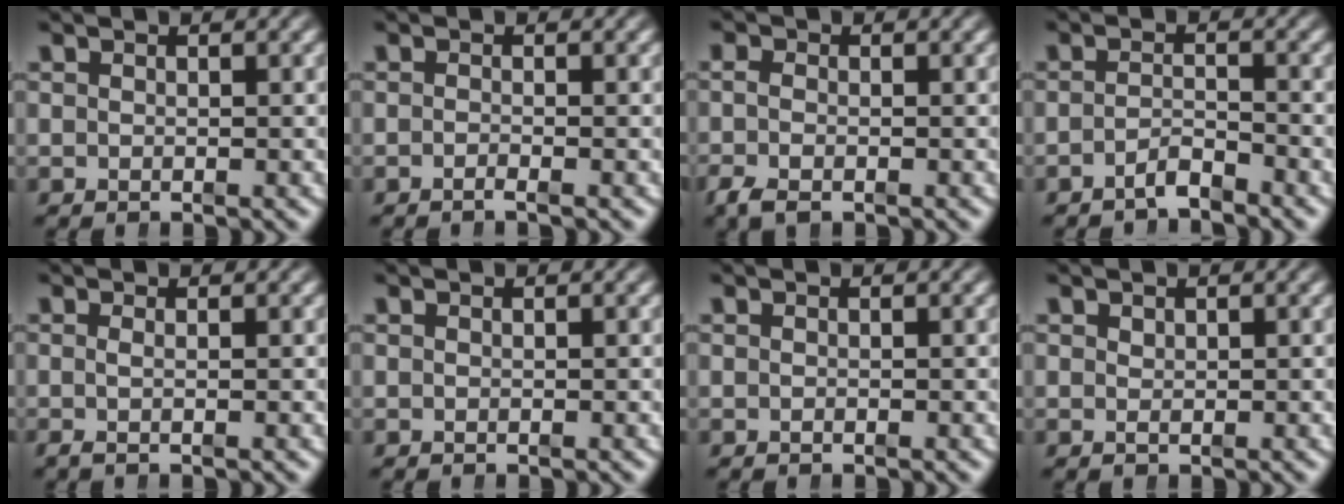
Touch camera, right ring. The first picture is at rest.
{"total": 1.1, "force": [-0.9, -0.1, 0.5], "torque": [-0.008, 0.001, -0.021]}
{"total": 2.2, "force": [-1.6, 1.1, 1.1], "torque": [-0.028, -0.015, -0.023]}
{"total": 2.3, "force": [-2.2, 0.4, 0.8], "torque": [-0.015, -0.006, -0.039]}
{"total": 1.0, "force": [-0.6, -0.4, 0.7], "torque": [-0.021, -0.013, -0.006]}
{"total": 0.0}
{"total": 0.0}
{"total": 0.0}